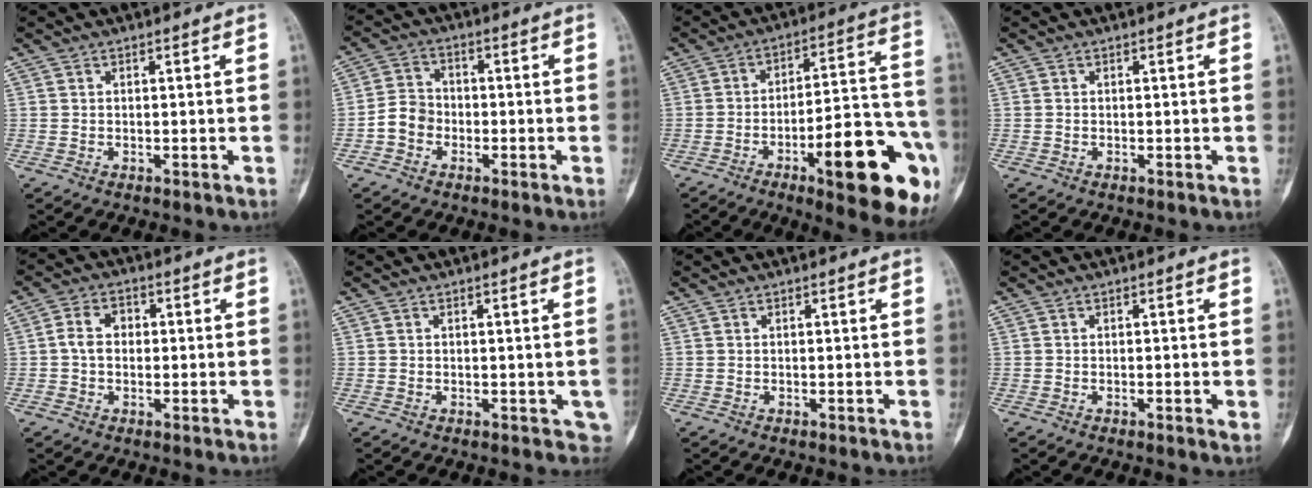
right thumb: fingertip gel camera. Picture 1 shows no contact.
{"total": 5.3, "force": [-1.9, 4.4, 2.3], "torque": [-0.025, 0.021, -0.044]}
{"total": 22.9, "force": [-9.5, 6.5, 19.8], "torque": [-0.217, 0.048, -0.124]}
{"total": 0.0}
{"total": 4.8, "force": [0.0, 3.7, 3.0], "torque": [-0.047, 0.018, -0.006]}
{"total": 2.5, "force": [-0.4, 1.8, 1.7], "torque": [-0.004, 0.001, 0.000]}
{"total": 0.0}
{"total": 1.4, "force": [-0.3, 0.4, 1.4], "torque": [-0.023, -0.004, -0.004]}